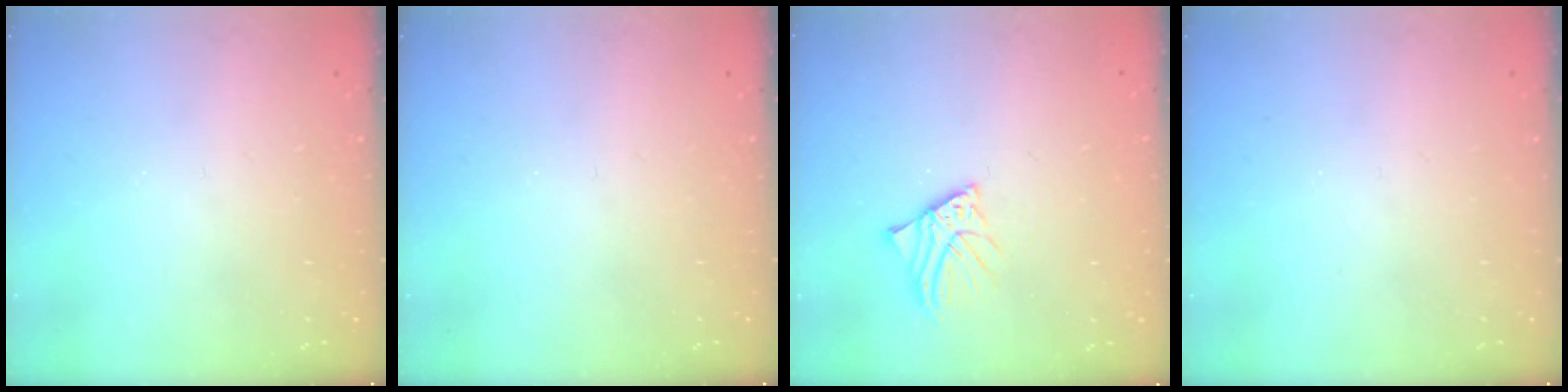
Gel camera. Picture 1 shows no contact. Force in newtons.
{"total": 0.0}
{"total": 3.7, "press": 3.7, "slide": 0.4}
{"total": 0.0}